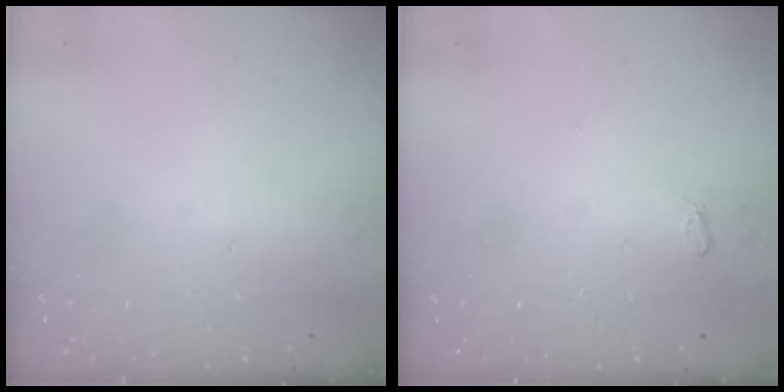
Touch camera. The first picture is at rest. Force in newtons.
{"total": 3.5, "press": 3.5, "slide": 0.5}